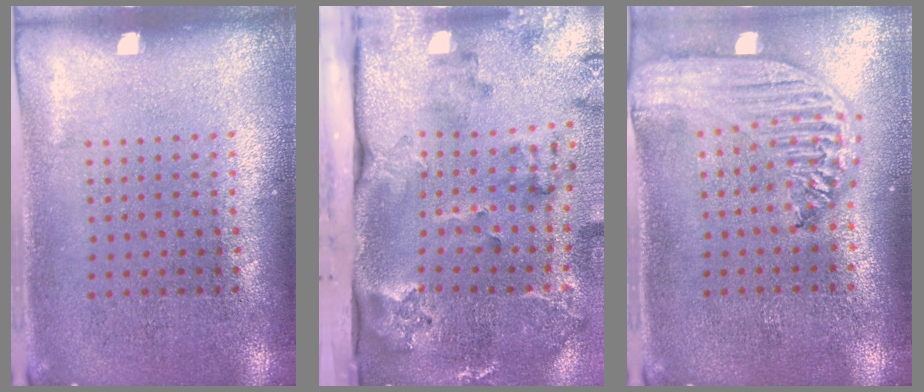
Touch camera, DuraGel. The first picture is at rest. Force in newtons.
{"total": 3.9, "press": 2.7, "slide": 2.7}
{"total": 2.8, "press": 2.3, "slide": 1.6}